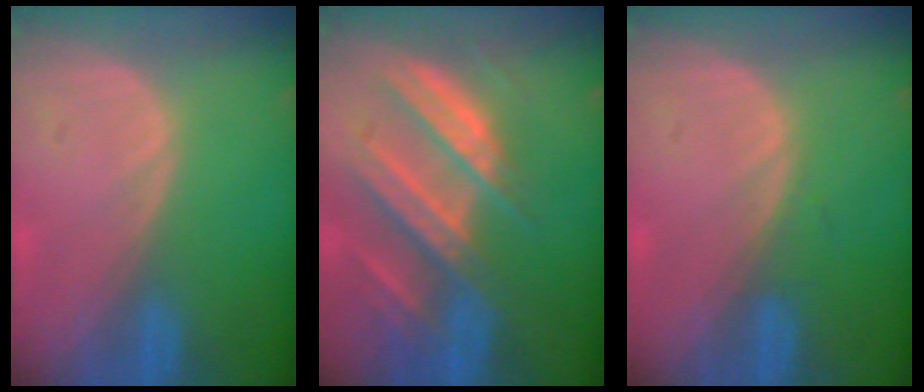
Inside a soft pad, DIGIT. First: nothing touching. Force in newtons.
{"total": 9.9, "press": 8.7, "slide": 4.6}
{"total": 0.6, "press": 0.6, "slide": 0.2}